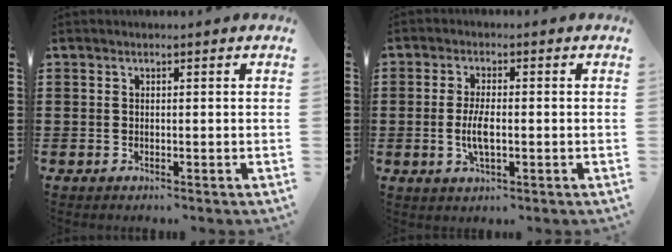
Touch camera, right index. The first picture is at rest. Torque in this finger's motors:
{"motor_torque": [1.20, 0.93, 0.54, 0.14]}